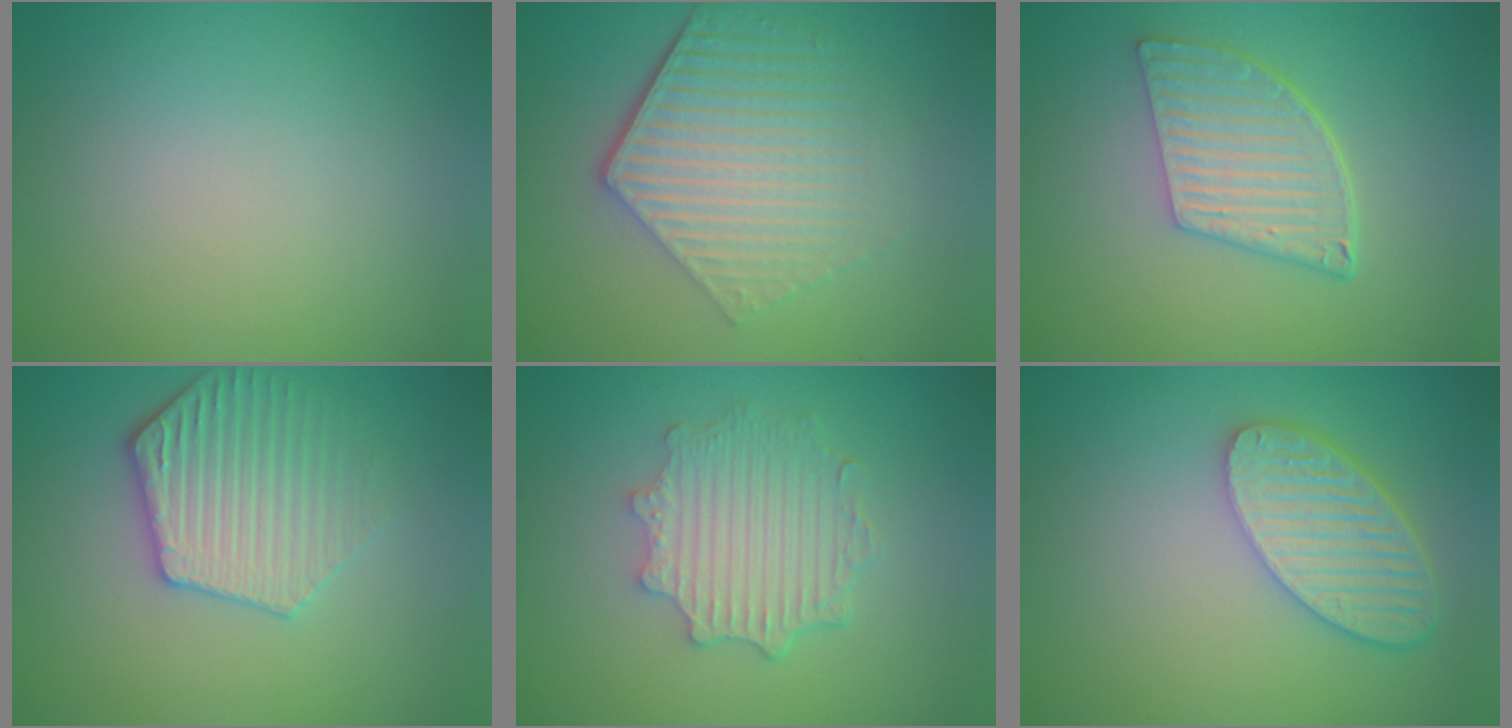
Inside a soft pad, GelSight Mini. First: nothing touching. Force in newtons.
{"total": 6.1, "press": 4.4, "slide": 4.2}
{"total": 5.6, "press": 4.1, "slide": 3.9}
{"total": 3.9, "press": 3.7, "slide": 1.2}
{"total": 4.7, "press": 3.7, "slide": 2.8}
{"total": 5.6, "press": 4.6, "slide": 3.1}